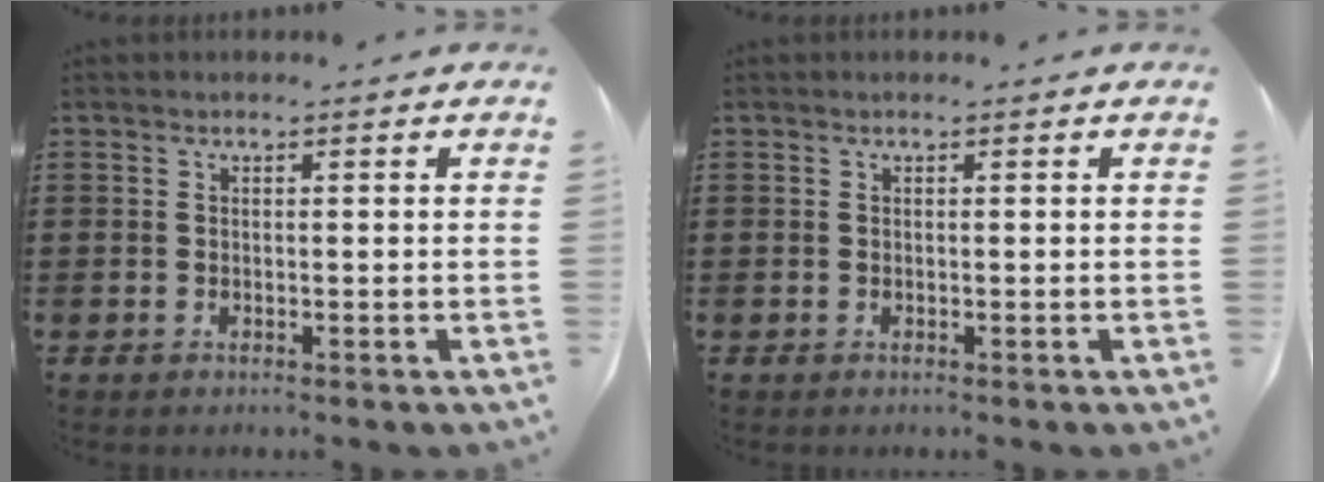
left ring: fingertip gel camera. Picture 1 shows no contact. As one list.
[{"total": 0.0}]